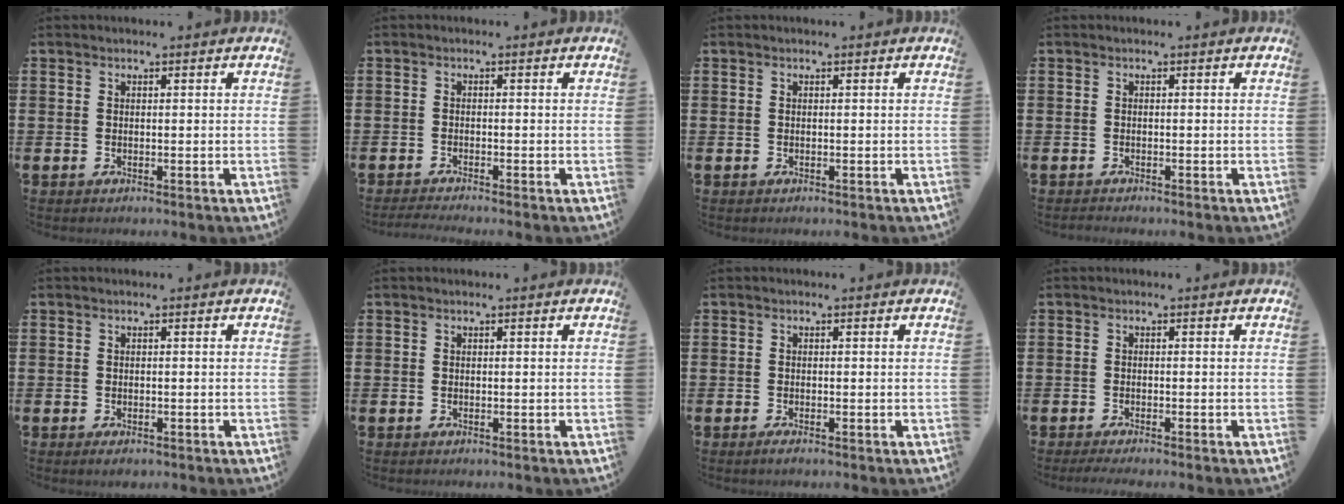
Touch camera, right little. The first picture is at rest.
{"total": 1.1, "force": [-1.0, -0.1, 0.5], "torque": [-0.007, 0.000, -0.020]}
{"total": 0.0}
{"total": 0.0}
{"total": 0.6, "force": [-0.3, 0.3, 0.4], "torque": [-0.001, -0.002, -0.008]}
{"total": 0.0}
{"total": 0.7, "force": [-0.4, 0.1, 0.6], "torque": [-0.003, -0.006, -0.009]}
{"total": 1.0, "force": [-0.7, 0.0, 0.7], "torque": [-0.010, -0.003, -0.014]}